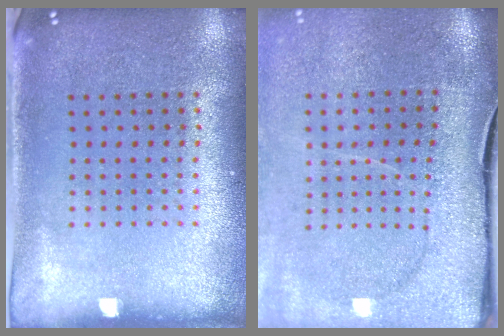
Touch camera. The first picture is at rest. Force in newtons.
{"total": 3.9, "press": 3.2, "slide": 2.3}